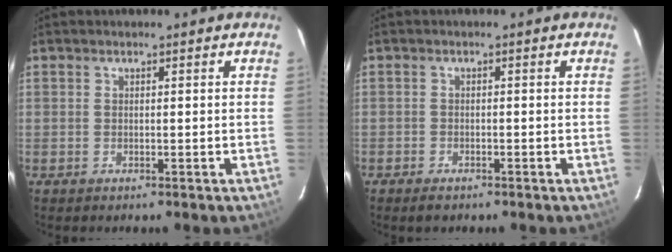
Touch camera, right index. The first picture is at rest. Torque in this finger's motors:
{"motor_torque": [0.14, -0.07, 0.09, -0.01]}